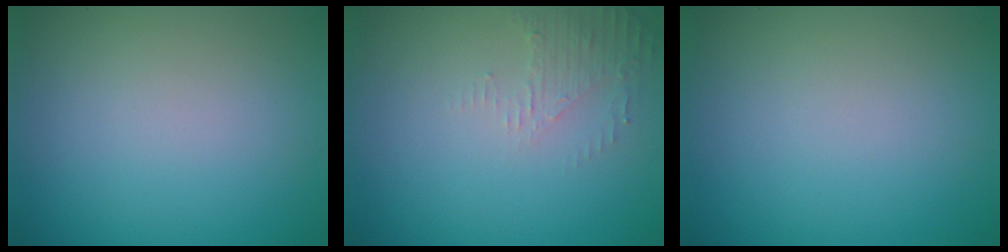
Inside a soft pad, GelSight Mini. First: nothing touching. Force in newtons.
{"total": 1.9, "press": 1.8, "slide": 0.4}
{"total": 0.0}